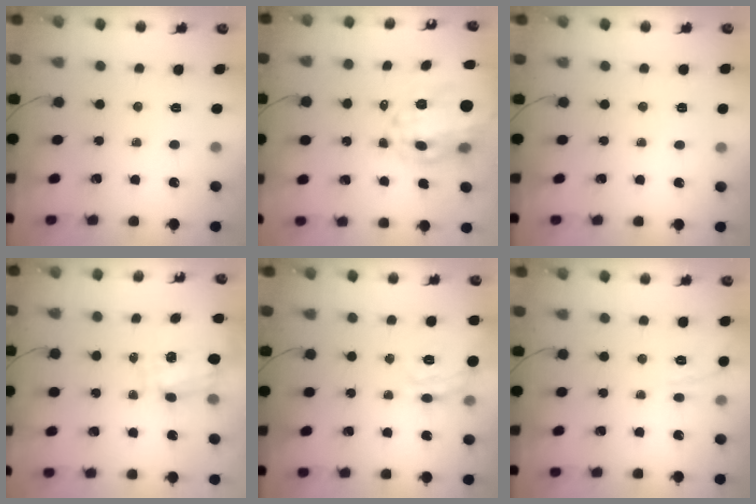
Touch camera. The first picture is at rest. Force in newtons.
{"total": 24.9, "press": 24.2, "slide": 6.1}
{"total": 3.6, "press": 3.3, "slide": 1.3}
{"total": 1.5, "press": 1.5, "slide": 0.4}
{"total": 16.4, "press": 16.4, "slide": 0.5}
{"total": 10.6, "press": 10.6, "slide": 1.3}